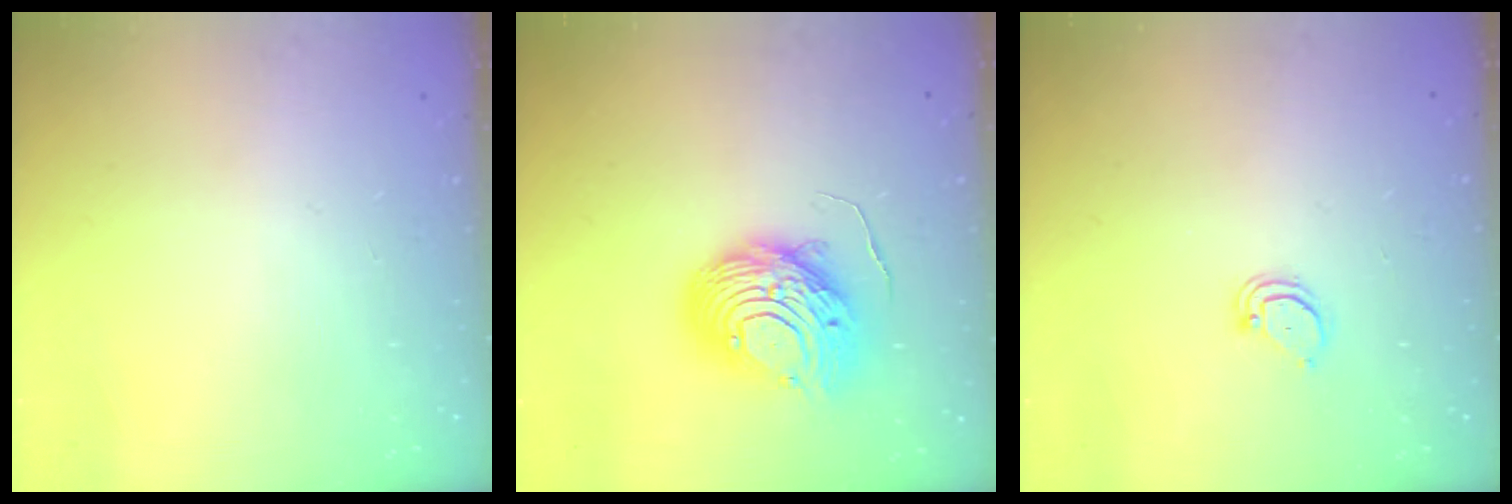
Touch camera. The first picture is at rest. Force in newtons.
{"total": 12.8, "press": 12.7, "slide": 1.3}
{"total": 2.6, "press": 2.6, "slide": 0.2}